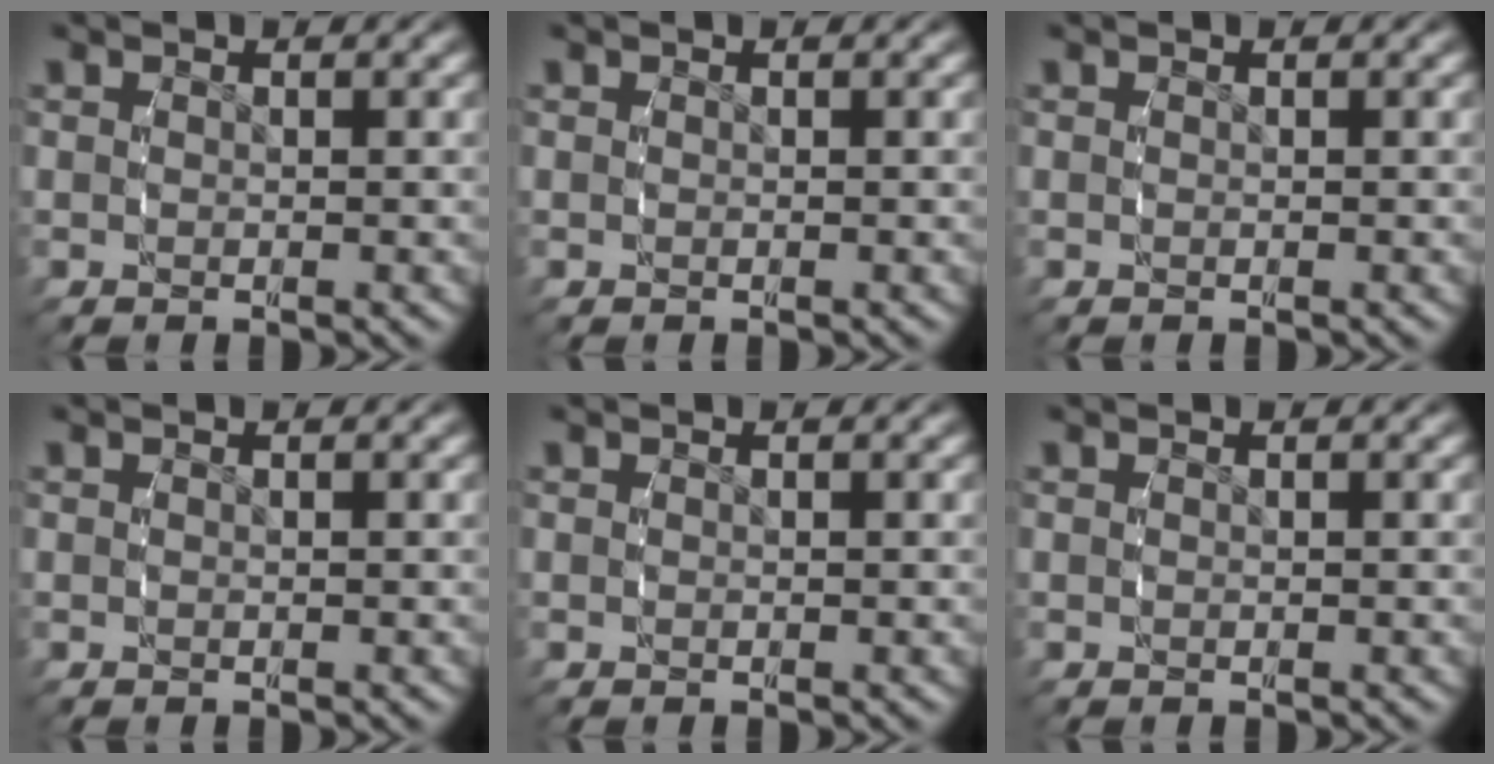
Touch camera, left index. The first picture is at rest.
{"total": 0.0}
{"total": 0.0}
{"total": 0.0}
{"total": 0.0}
{"total": 0.0}